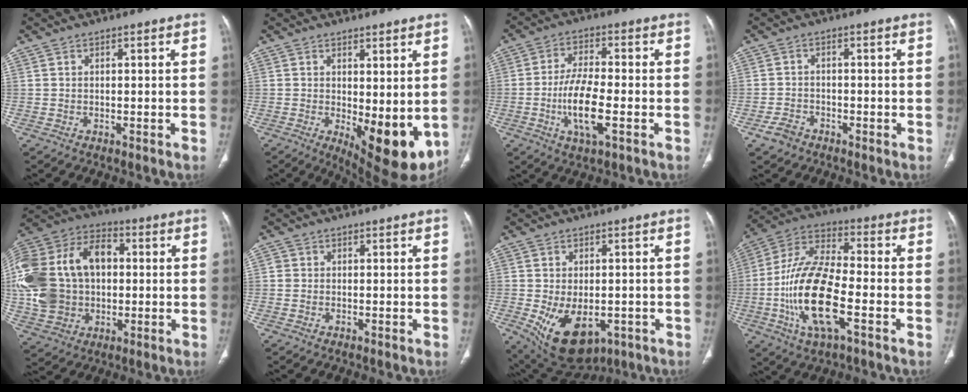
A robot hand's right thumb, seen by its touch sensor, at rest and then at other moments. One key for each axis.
{"total": 11.2, "fx": -1.1, "fy": 4.4, "fz": 10.2, "tx": -0.127, "ty": -0.028, "tz": 0.002}
{"total": 10.1, "fx": -2.7, "fy": 3.3, "fz": 9.2, "tx": -0.183, "ty": 0.007, "tz": -0.052}
{"total": 3.2, "fx": -2.1, "fy": 2.1, "fz": 1.1, "tx": -0.021, "ty": 0.011, "tz": -0.036}
{"total": 26.3, "fx": 1.4, "fy": 19.1, "fz": 18.0, "tx": -0.393, "ty": 0.035, "tz": 0.035}
{"total": 0.8, "fx": -0.1, "fy": 0.8, "fz": 0.2, "tx": 0.002, "ty": 0.003, "tz": -0.004}
{"total": 13.2, "fx": -4.4, "fy": 8.1, "fz": 9.5, "tx": -0.147, "ty": -0.005, "tz": -0.045}
{"total": 18.4, "fx": -4.9, "fy": 6.9, "fz": 16.3, "tx": -0.328, "ty": 0.023, "tz": -0.093}